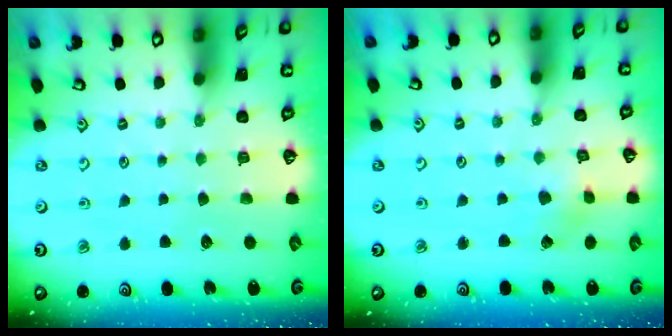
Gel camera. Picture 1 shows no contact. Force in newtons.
{"total": 2.8, "press": 2.8, "slide": 0.3}